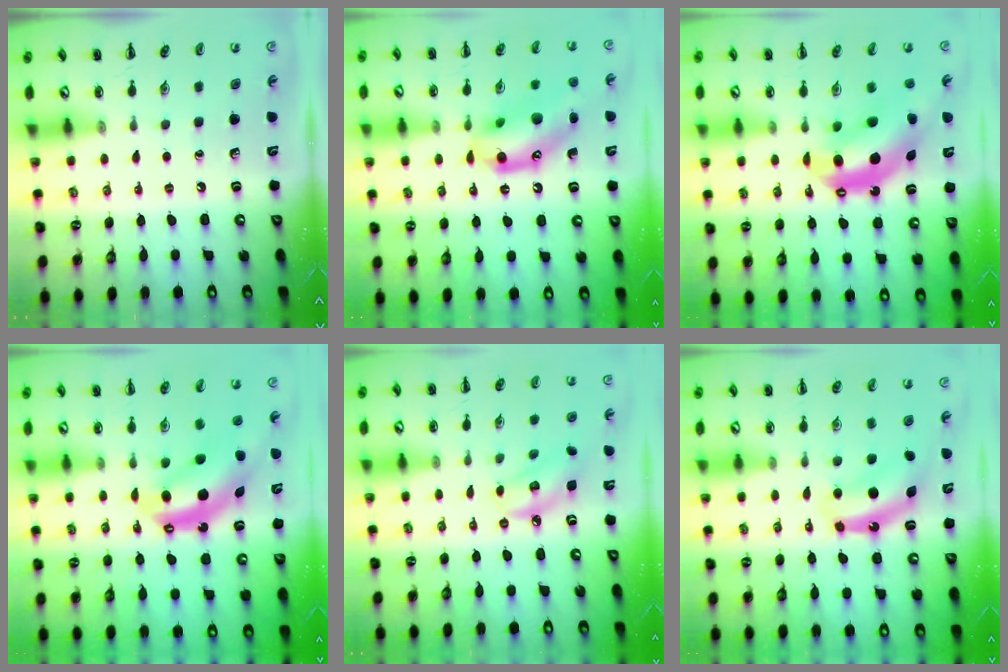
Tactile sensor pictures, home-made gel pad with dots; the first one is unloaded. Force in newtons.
{"total": 15.1, "press": 14.7, "slide": 3.3}
{"total": 11.7, "press": 11.3, "slide": 3.0}
{"total": 6.8, "press": 6.6, "slide": 1.7}
{"total": 6.3, "press": 6.1, "slide": 1.2}
{"total": 7.1, "press": 7.0, "slide": 0.4}